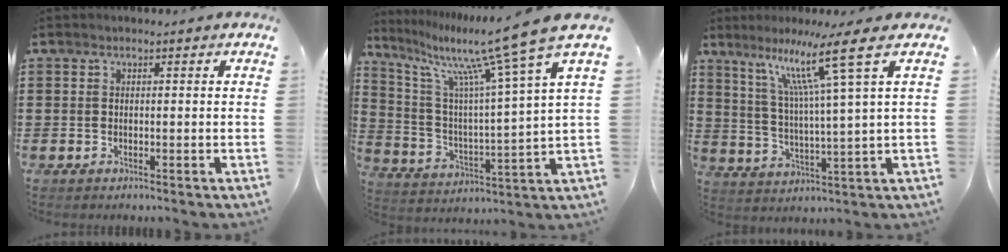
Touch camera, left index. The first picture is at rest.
{"total": 12.8, "force": [9.9, -0.3, 8.1], "torque": [-0.180, -0.068, 0.151]}
{"total": 11.6, "force": [6.5, -0.8, 9.6], "torque": [-0.193, -0.016, 0.098]}